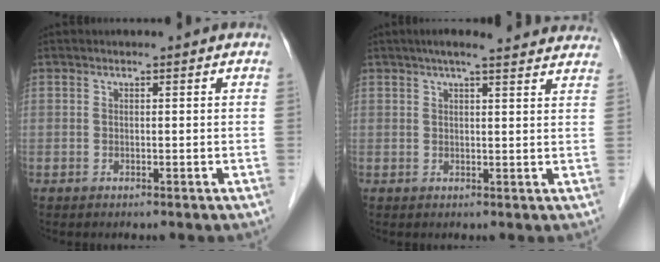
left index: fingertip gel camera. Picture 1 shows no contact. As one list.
[{"total": 13.9, "force": [12.3, 1.3, 6.2], "torque": [-0.080, 0.034, 0.141]}]